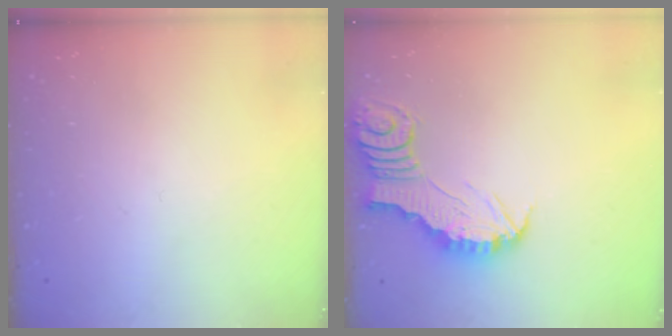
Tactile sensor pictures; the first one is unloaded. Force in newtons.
{"total": 3.0, "press": 3.0, "slide": 0.3}